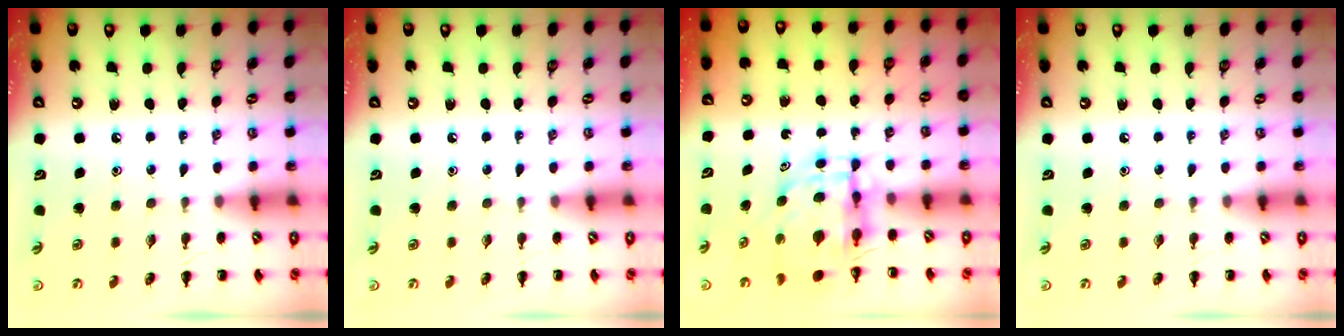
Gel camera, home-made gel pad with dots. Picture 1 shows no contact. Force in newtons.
{"total": 0.0}
{"total": 5.7, "press": 5.6, "slide": 1.0}
{"total": 0.0}